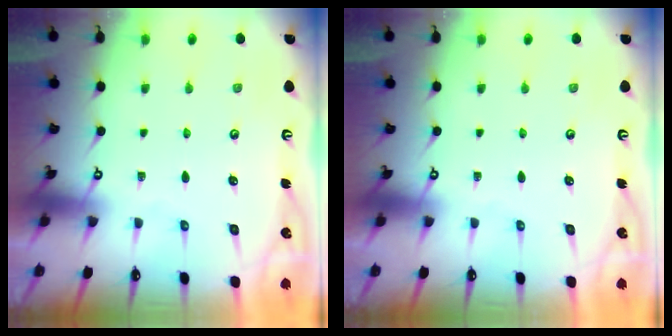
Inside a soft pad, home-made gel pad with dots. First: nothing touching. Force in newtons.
{"total": 0.0}